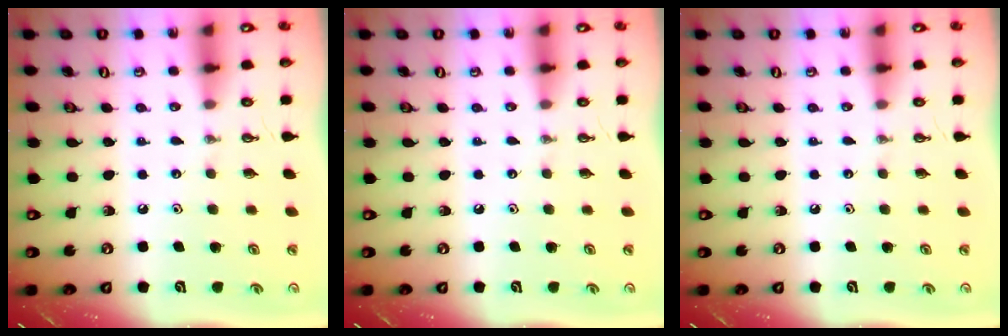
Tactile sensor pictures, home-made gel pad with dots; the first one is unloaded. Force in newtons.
{"total": 0.0}
{"total": 0.0}